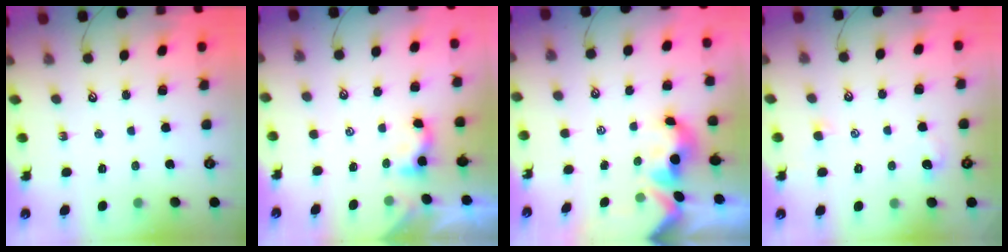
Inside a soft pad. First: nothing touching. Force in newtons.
{"total": 2.4, "press": 2.4, "slide": 0.1}
{"total": 2.0, "press": 1.9, "slide": 0.7}
{"total": 1.0, "press": 0.8, "slide": 0.6}